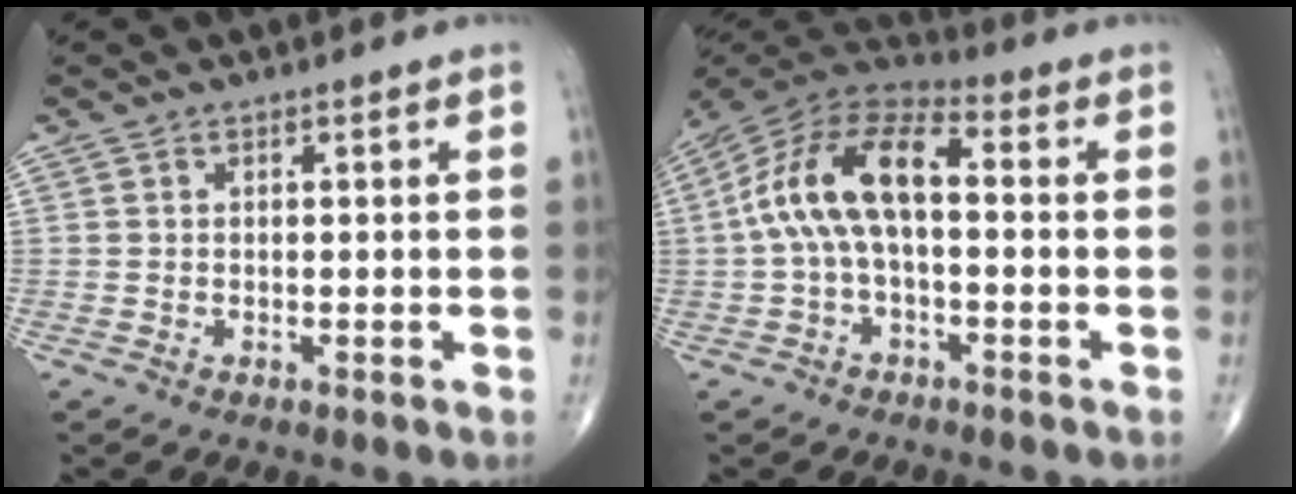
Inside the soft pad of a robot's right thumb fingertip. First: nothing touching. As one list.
[{"total": 13.9, "force": [0.2, 6.8, 12.2], "torque": [-0.234, 0.047, -0.009]}]